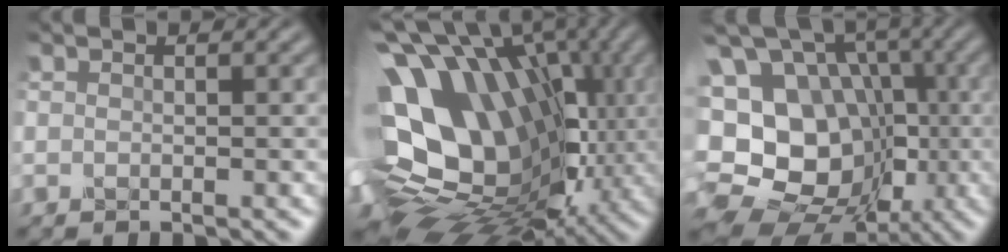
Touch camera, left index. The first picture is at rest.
{"total": 18.1, "force": [1.2, 12.8, 12.7], "torque": [-0.202, -0.004, 0.047]}
{"total": 20.8, "force": [-1.5, 18.3, 9.7], "torque": [-0.209, 0.020, -0.029]}